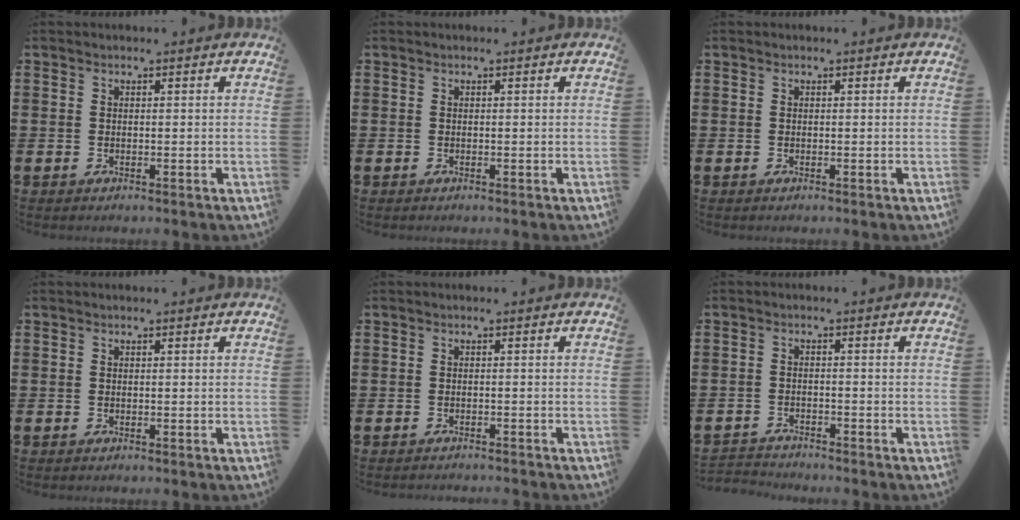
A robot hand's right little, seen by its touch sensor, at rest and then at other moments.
{"total": 0.0}
{"total": 0.0}
{"total": 0.0}
{"total": 0.6, "force": [-0.6, 0.0, -0.1], "torque": [0.000, -0.001, -0.012]}
{"total": 1.9, "force": [-1.9, 0.0, -0.2], "torque": [-0.002, 0.002, -0.042]}